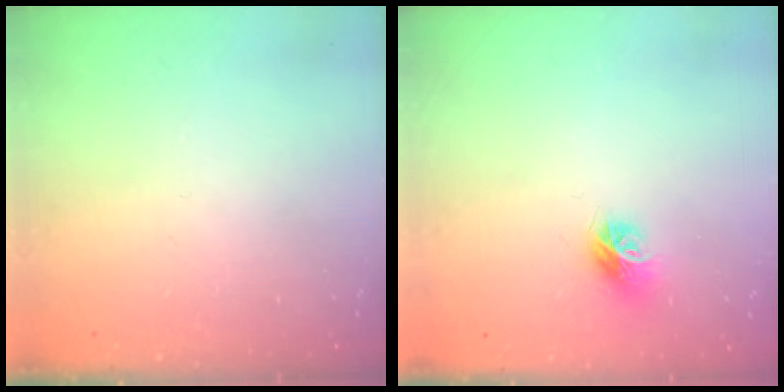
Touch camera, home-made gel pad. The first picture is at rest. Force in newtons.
{"total": 8.8, "press": 8.8, "slide": 0.4}